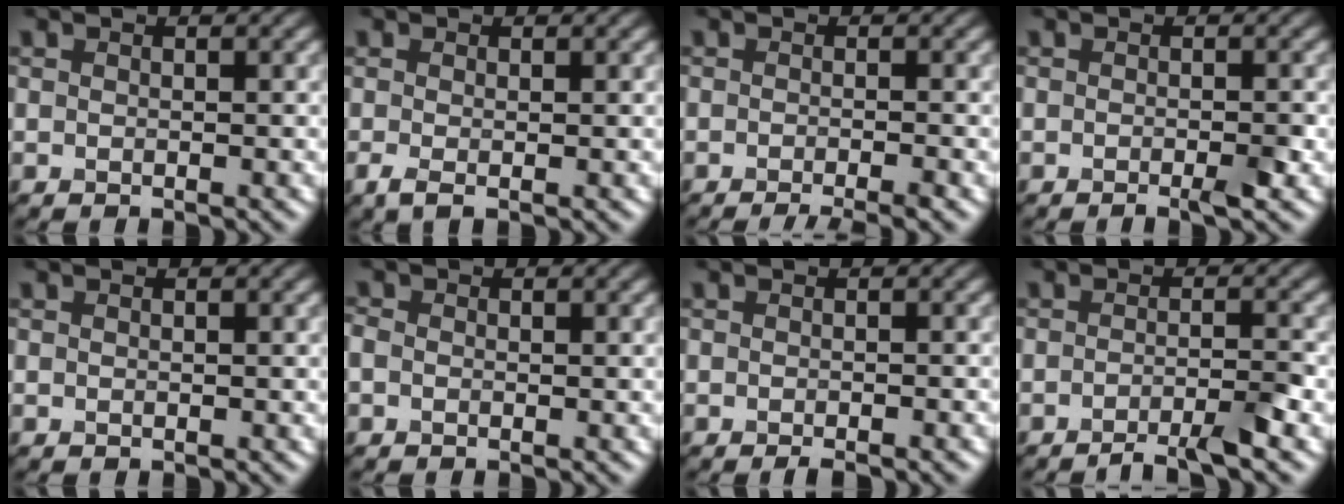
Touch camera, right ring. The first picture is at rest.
{"total": 1.3, "force": [-0.4, 0.4, 1.2], "torque": [-0.027, -0.008, -0.009]}
{"total": 3.6, "force": [-2.2, 0.8, 2.8], "torque": [-0.026, 0.002, -0.034]}
{"total": 1.7, "force": [-0.8, 0.2, 1.5], "torque": [-0.022, -0.003, -0.016]}
{"total": 0.0}
{"total": 0.8, "force": [-0.3, 0.6, 0.3], "torque": [-0.007, -0.001, -0.009]}
{"total": 1.8, "force": [-1.3, 0.3, 1.3], "torque": [-0.012, -0.001, -0.019]}
{"total": 3.5, "force": [-2.3, 0.5, 2.6], "torque": [-0.033, 0.003, -0.050]}